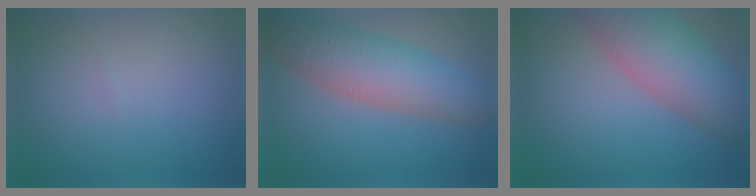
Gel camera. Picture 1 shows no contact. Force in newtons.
{"total": 7.4, "press": 7.4, "slide": 0.3}
{"total": 8.3, "press": 8.3, "slide": 0.4}